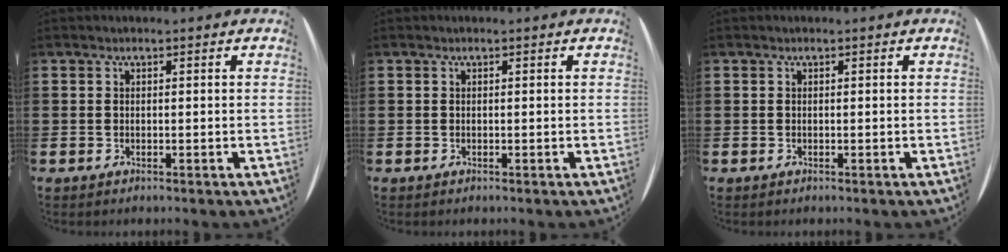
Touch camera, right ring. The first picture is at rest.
{"total": 0.0}
{"total": 0.0}